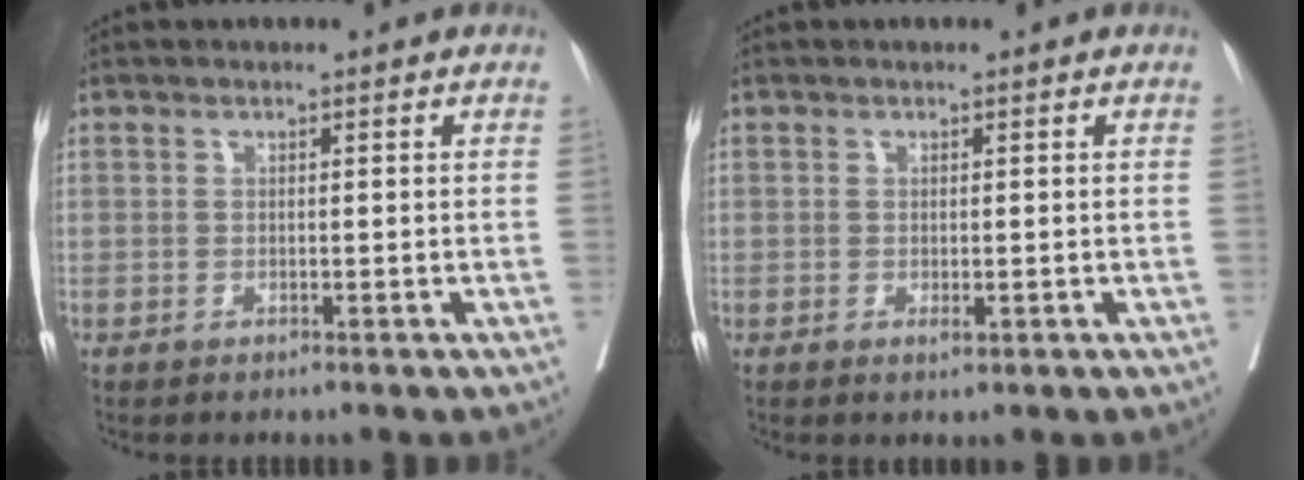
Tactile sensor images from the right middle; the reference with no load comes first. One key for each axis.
{"total": 0.8, "fx": -0.3, "fy": 0.3, "fz": 0.7, "tx": -0.012, "ty": -0.004, "tz": -0.003}